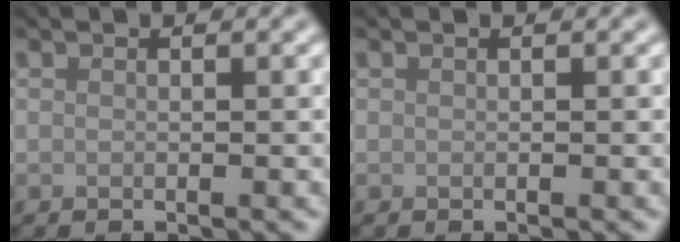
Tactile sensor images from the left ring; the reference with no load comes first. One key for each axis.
{"total": 0.0}